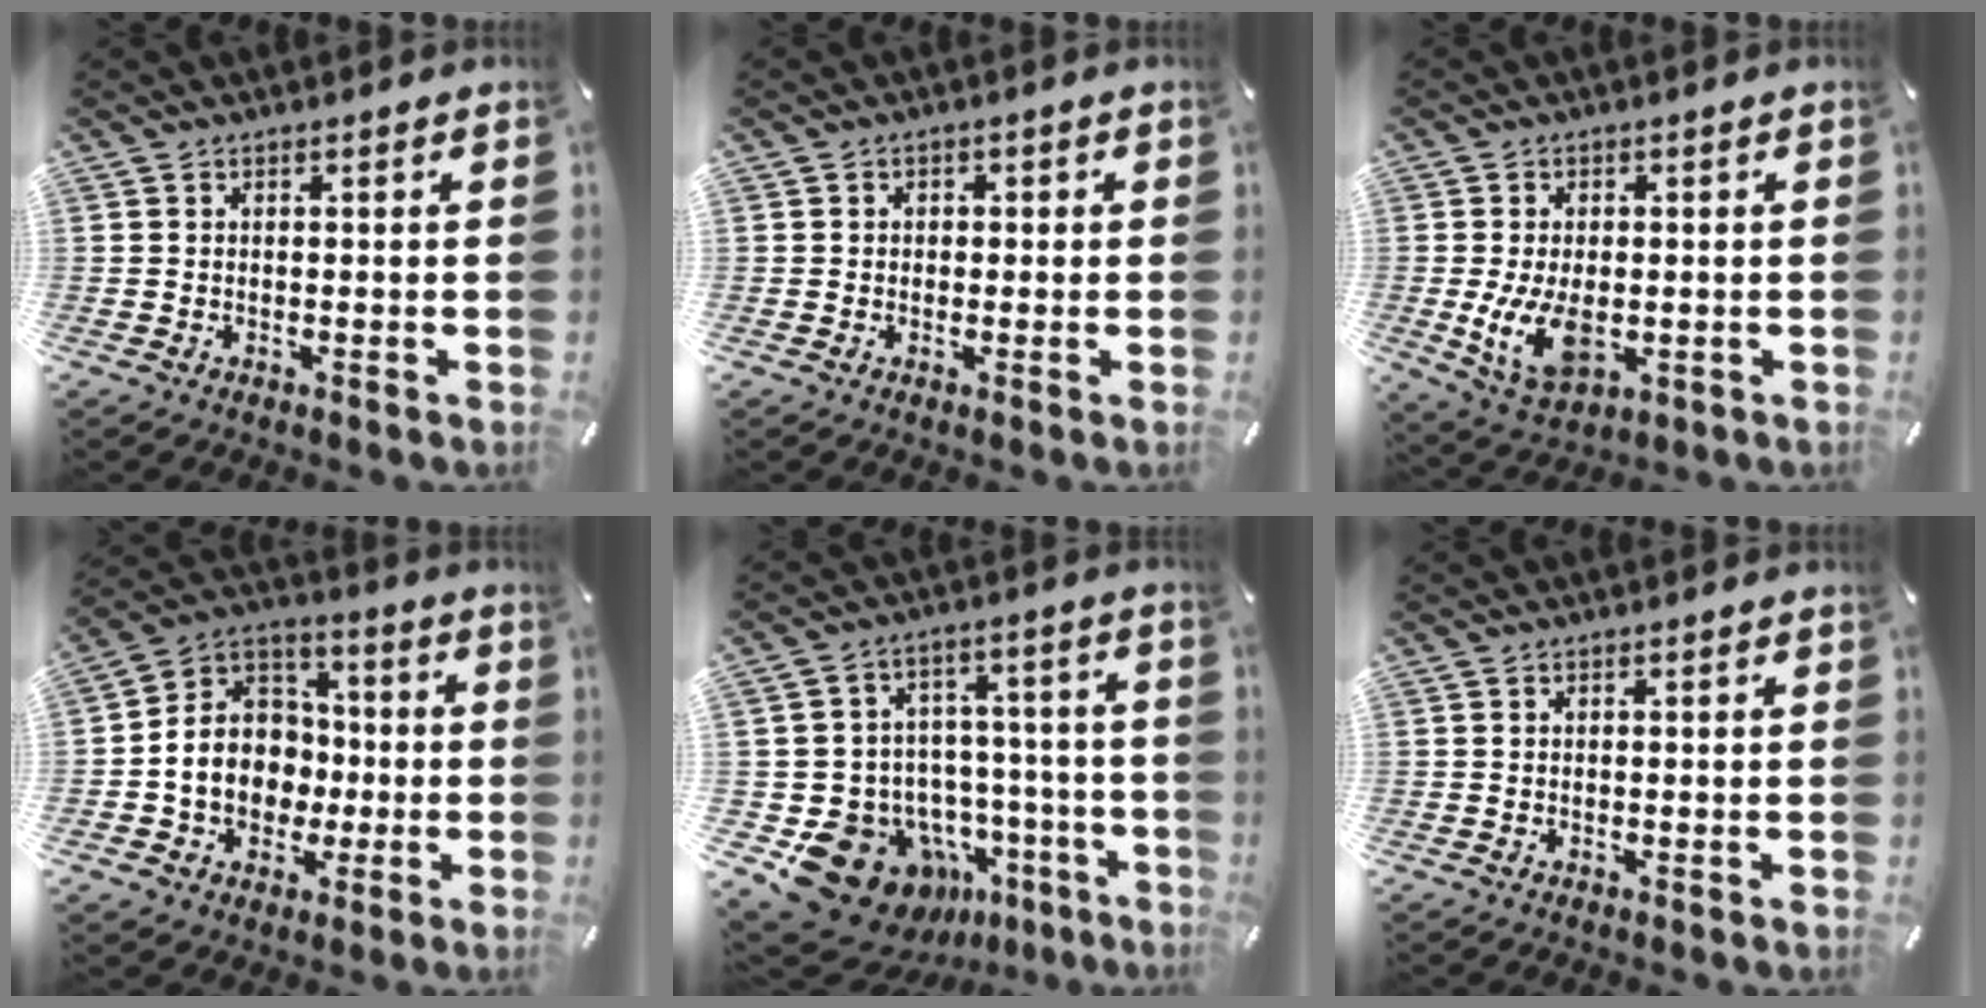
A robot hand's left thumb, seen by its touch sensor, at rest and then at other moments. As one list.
[{"total": 1.7, "force": [-0.5, 1.6, 0.3], "torque": [0.002, 0.003, -0.015]}, {"total": 9.7, "force": [-1.3, 6.1, 7.5], "torque": [-0.160, -0.006, -0.019]}, {"total": 12.4, "force": [-2.8, 11.0, 5.1], "torque": [-0.117, 0.015, -0.045]}, {"total": 16.4, "force": [-8.5, 12.5, 6.4], "torque": [-0.094, 0.040, -0.118]}, {"total": 0.0}]